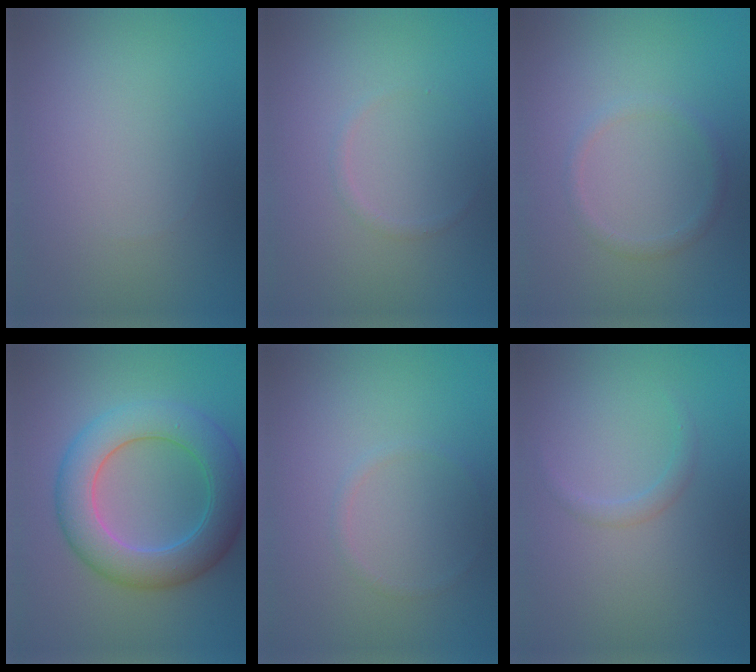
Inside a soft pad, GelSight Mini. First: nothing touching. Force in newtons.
{"total": 0.6, "press": 0.6, "slide": 0.0}
{"total": 1.2, "press": 1.2, "slide": 0.1}
{"total": 7.4, "press": 7.4, "slide": 0.3}
{"total": 0.7, "press": 0.7, "slide": 0.1}
{"total": 1.1, "press": 1.1, "slide": 0.1}